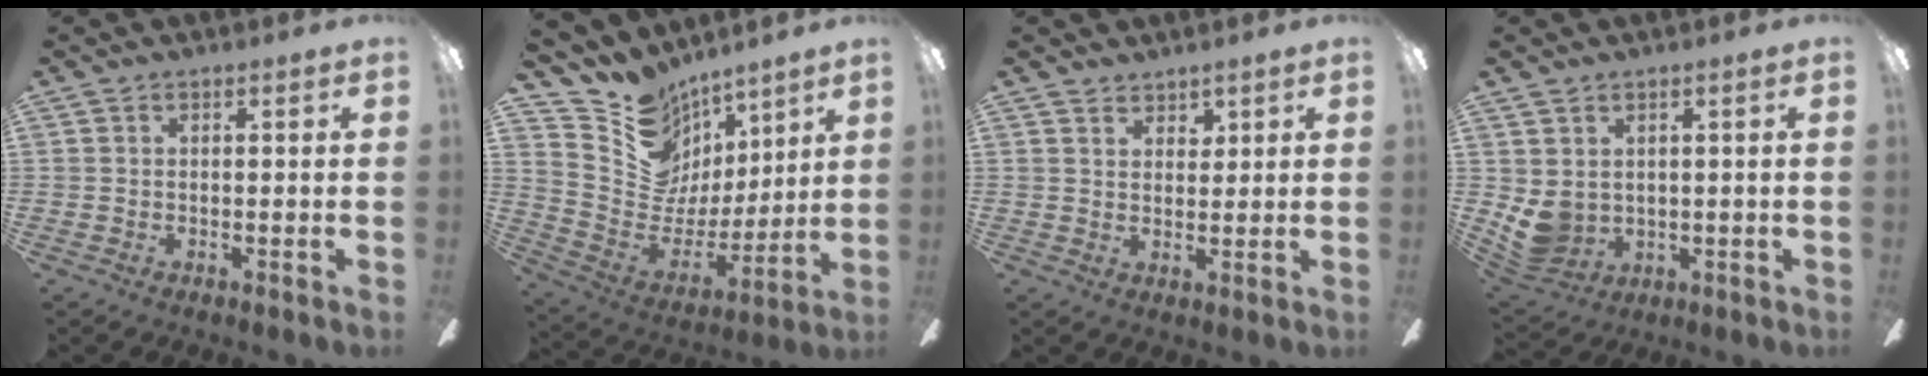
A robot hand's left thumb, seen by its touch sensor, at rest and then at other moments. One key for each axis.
{"total": 13.2, "fx": 8.1, "fy": 10.0, "fz": 2.7, "tx": -0.067, "ty": -0.072, "tz": 0.156}
{"total": 3.6, "fx": 3.1, "fy": 2.0, "fz": 0.1, "tx": 0.006, "ty": -0.015, "tz": 0.055}
{"total": 6.9, "fx": 1.4, "fy": 5.5, "fz": 4.0, "tx": -0.110, "ty": -0.015, "tz": 0.029}